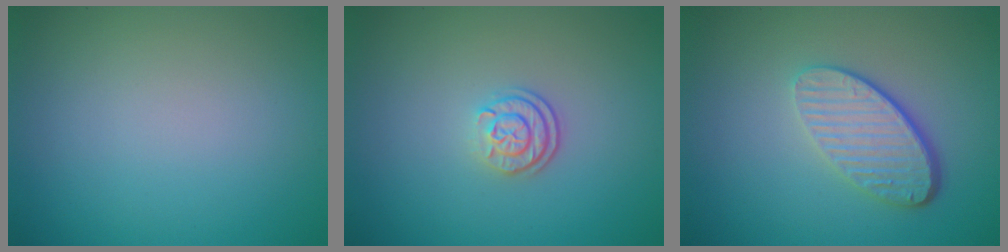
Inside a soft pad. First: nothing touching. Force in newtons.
{"total": 2.3, "press": 1.9, "slide": 1.4}
{"total": 4.6, "press": 3.3, "slide": 3.2}